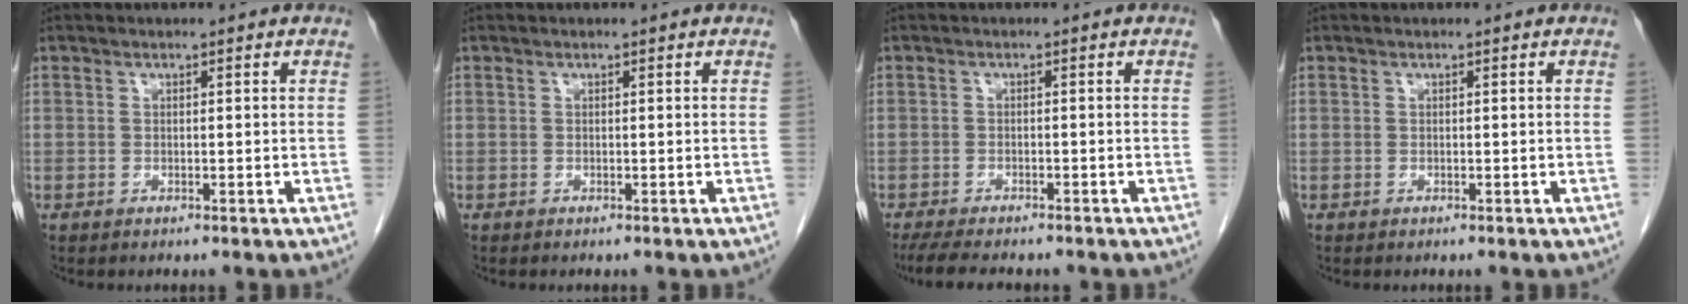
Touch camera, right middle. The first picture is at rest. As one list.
[{"total": 0.5, "force": [-0.4, -0.1, 0.3], "torque": [-0.001, 0.002, -0.004]}, {"total": 8.6, "force": [-7.3, 1.7, 4.2], "torque": [-0.065, -0.012, -0.106]}, {"total": 0.0}]